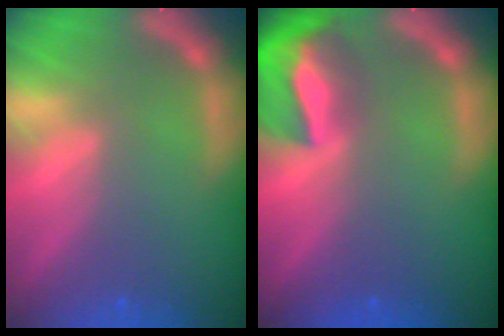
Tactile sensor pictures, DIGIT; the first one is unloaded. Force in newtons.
{"total": 9.0}